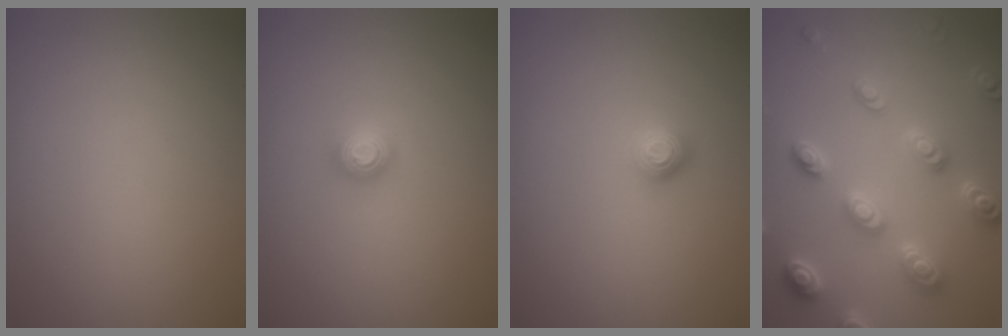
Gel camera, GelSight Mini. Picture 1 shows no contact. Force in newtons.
{"total": 1.2, "press": 1.2, "slide": 0.3}
{"total": 1.1, "press": 1.1, "slide": 0.3}
{"total": 5.3, "press": 5.1, "slide": 1.2}